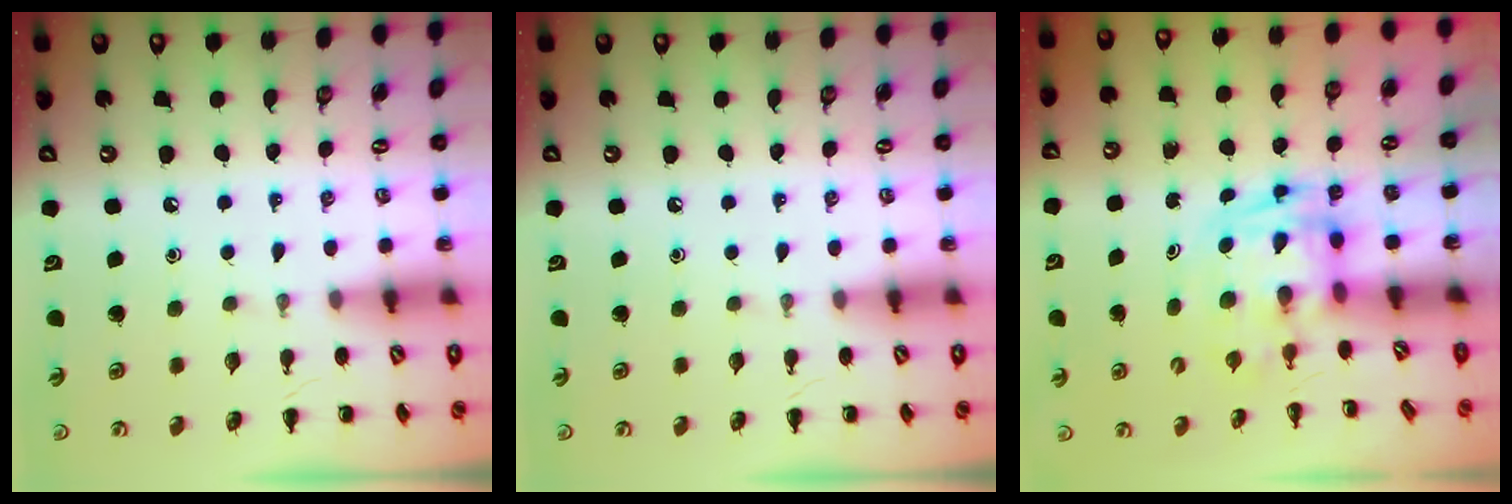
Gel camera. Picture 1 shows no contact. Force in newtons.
{"total": 0.0}
{"total": 2.7, "press": 2.7, "slide": 0.5}